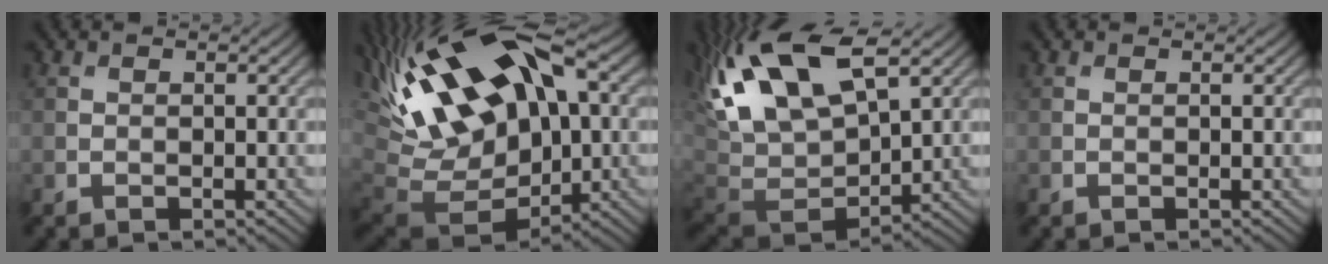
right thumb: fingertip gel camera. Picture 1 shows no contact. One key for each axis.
{"total": 20.0, "fx": 4.7, "fy": 10.4, "fz": 16.5, "tx": -0.312, "ty": 0.013, "tz": 0.086}
{"total": 17.3, "fx": 6.5, "fy": 8.4, "fz": 13.6, "tx": -0.300, "ty": 0.011, "tz": 0.130}
{"total": 0.0}